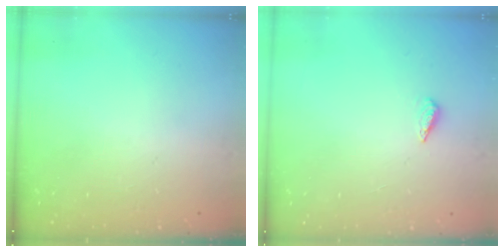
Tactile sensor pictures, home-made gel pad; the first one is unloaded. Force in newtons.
{"total": 2.3, "press": 2.2, "slide": 0.8}